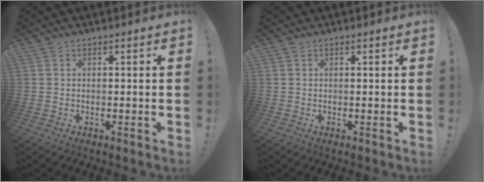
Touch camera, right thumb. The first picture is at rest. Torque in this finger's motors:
{"motor_torque": [-0.17, 0.27, -0.22, -0.02, 0.01]}